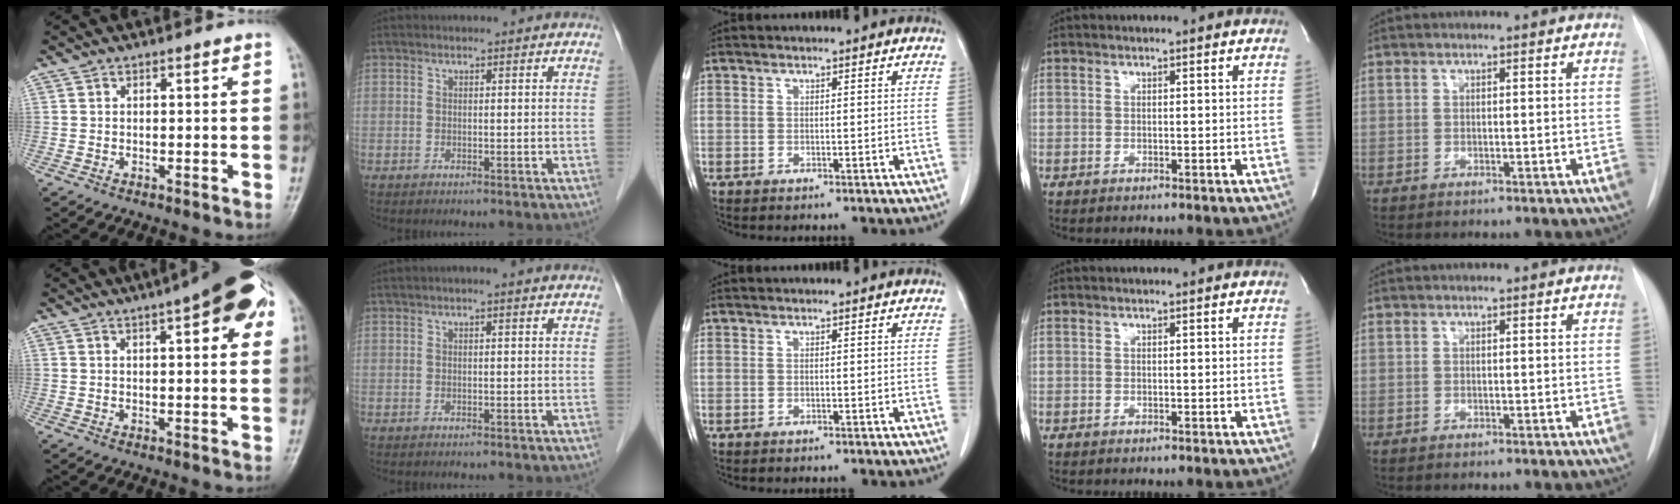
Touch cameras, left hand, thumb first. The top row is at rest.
{"thumb": {"total": 13.2, "force": [6.0, 4.3, 11.0], "torque": [-0.117, 0.005, 0.071]}, "index": {"total": 1.0, "force": [0.4, 0.1, 0.9], "torque": [-0.019, 0.008, 0.003]}}